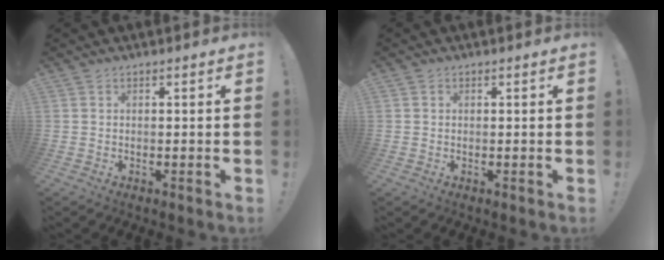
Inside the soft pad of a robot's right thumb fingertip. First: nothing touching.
{"total": 0.5, "force": [0.0, 0.5, 0.0], "torque": [-0.002, 0.003, 0.002]}